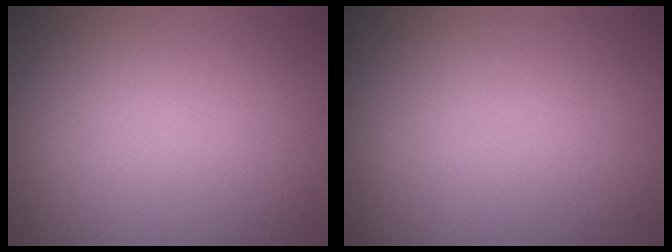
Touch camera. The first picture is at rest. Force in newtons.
{"total": 0.0}